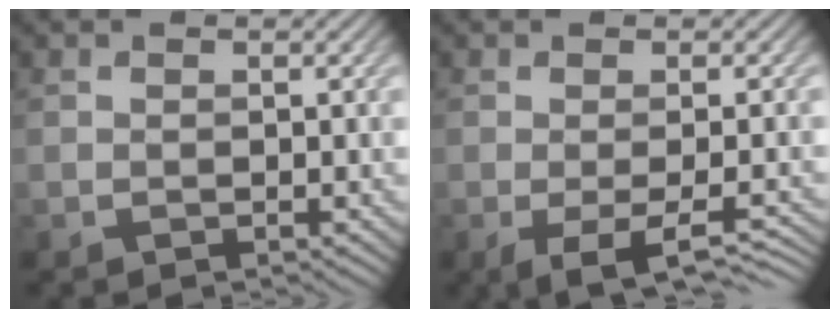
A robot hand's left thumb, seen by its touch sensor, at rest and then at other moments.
{"total": 6.1, "force": [-2.4, 1.8, 5.3], "torque": [-0.078, -0.012, -0.029]}